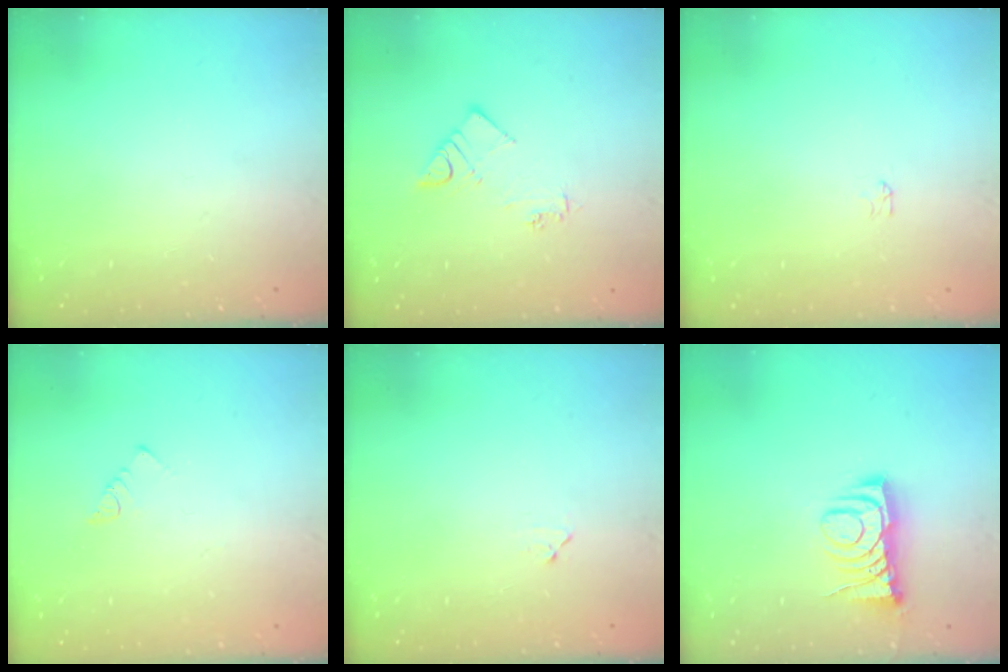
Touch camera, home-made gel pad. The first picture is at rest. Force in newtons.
{"total": 7.3, "press": 7.2, "slide": 0.7}
{"total": 0.0}
{"total": 3.0, "press": 3.0, "slide": 0.2}
{"total": 3.4, "press": 3.4, "slide": 0.4}
{"total": 7.8, "press": 7.7, "slide": 0.7}